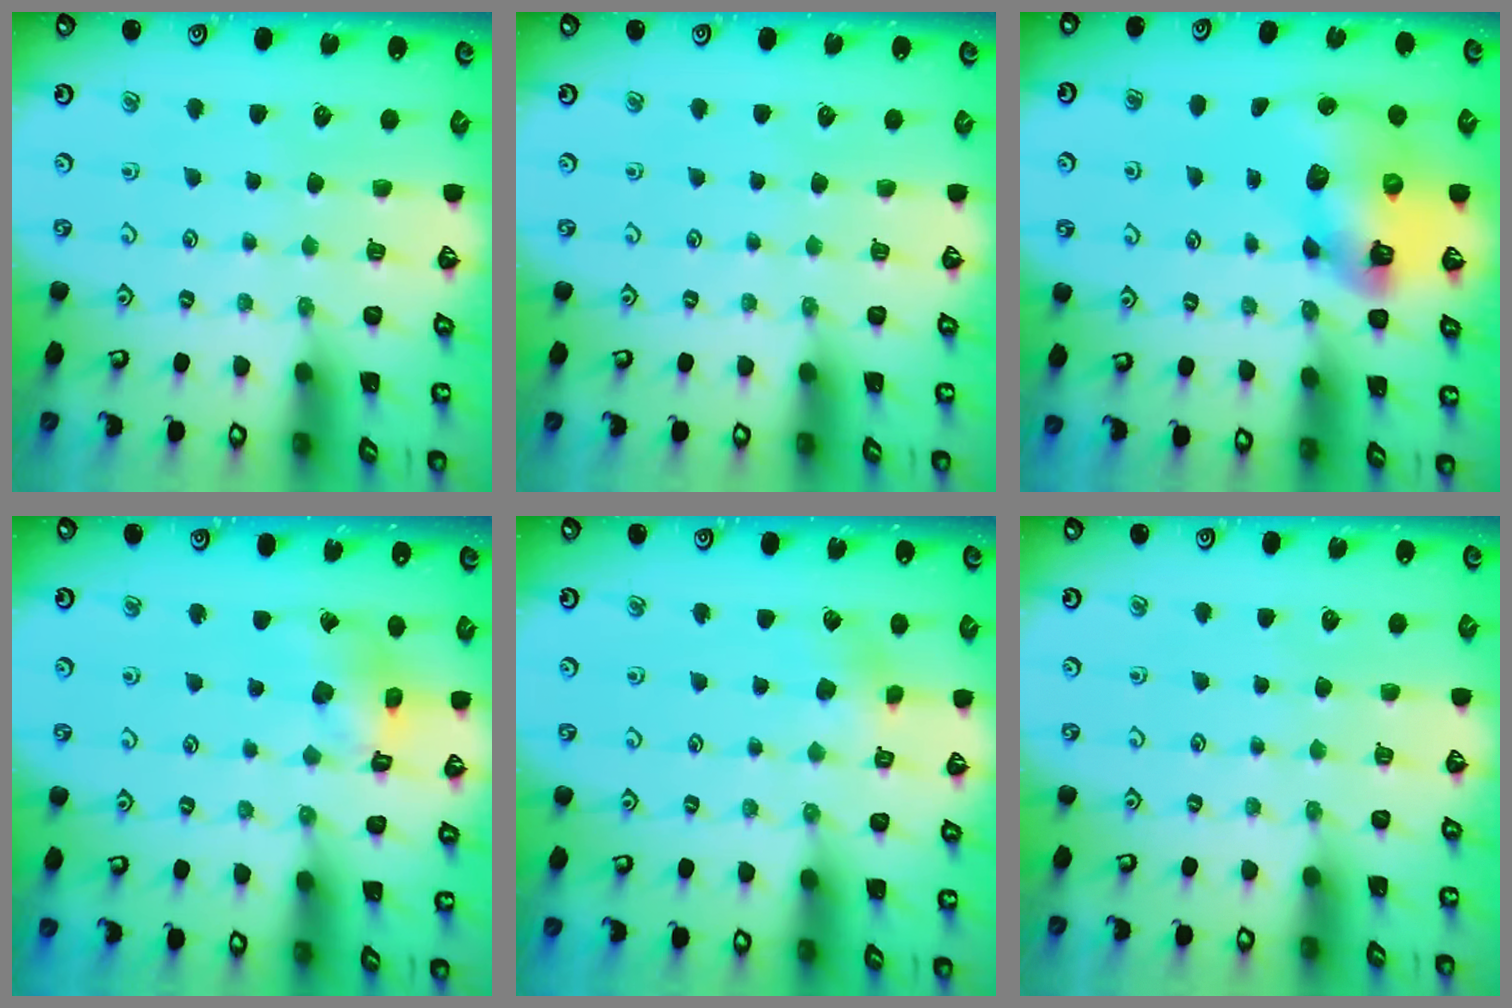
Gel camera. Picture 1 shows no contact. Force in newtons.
{"total": 0.0}
{"total": 13.7, "press": 13.6, "slide": 1.7}
{"total": 10.0, "press": 10.0, "slide": 1.1}
{"total": 3.4, "press": 3.3, "slide": 0.6}
{"total": 0.0}